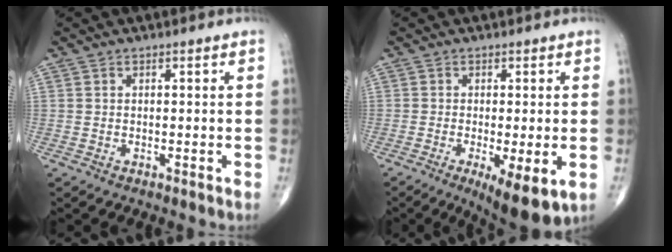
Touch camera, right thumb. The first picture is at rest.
{"total": 9.4, "force": [-3.2, 2.7, 8.4], "torque": [-0.128, -0.020, -0.047]}